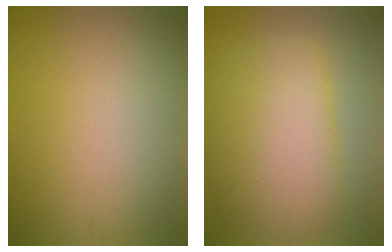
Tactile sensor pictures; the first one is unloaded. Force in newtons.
{"total": 7.7, "press": 7.7, "slide": 0.3}